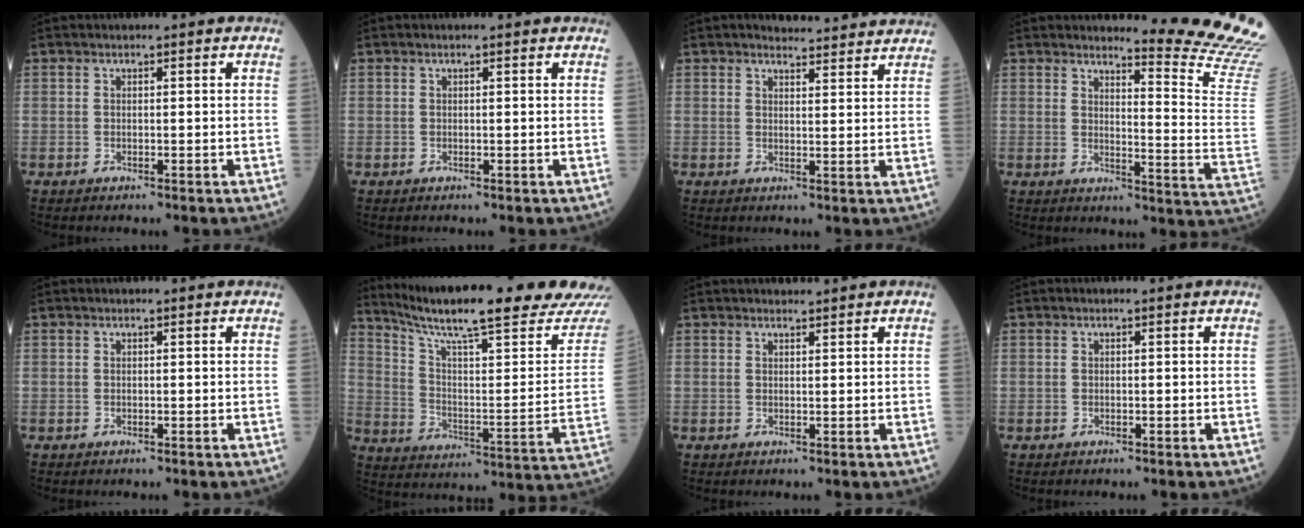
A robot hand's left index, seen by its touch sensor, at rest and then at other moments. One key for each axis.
{"total": 0.0}
{"total": 8.3, "fx": 8.1, "fy": 0.9, "fz": 1.7, "tx": -0.014, "ty": -0.003, "tz": 0.082}
{"total": 13.6, "fx": 13.1, "fy": -3.4, "fz": 1.6, "tx": -0.028, "ty": -0.169, "tz": 0.134}
{"total": 0.0}
{"total": 24.3, "fx": 21.1, "fy": -0.2, "fz": 12.1, "tx": -0.192, "ty": -0.076, "tz": 0.295}
{"total": 1.7, "fx": 1.7, "fy": 0.0, "fz": 0.3, "tx": -0.001, "ty": 0.011, "tz": 0.029}
{"total": 0.0}